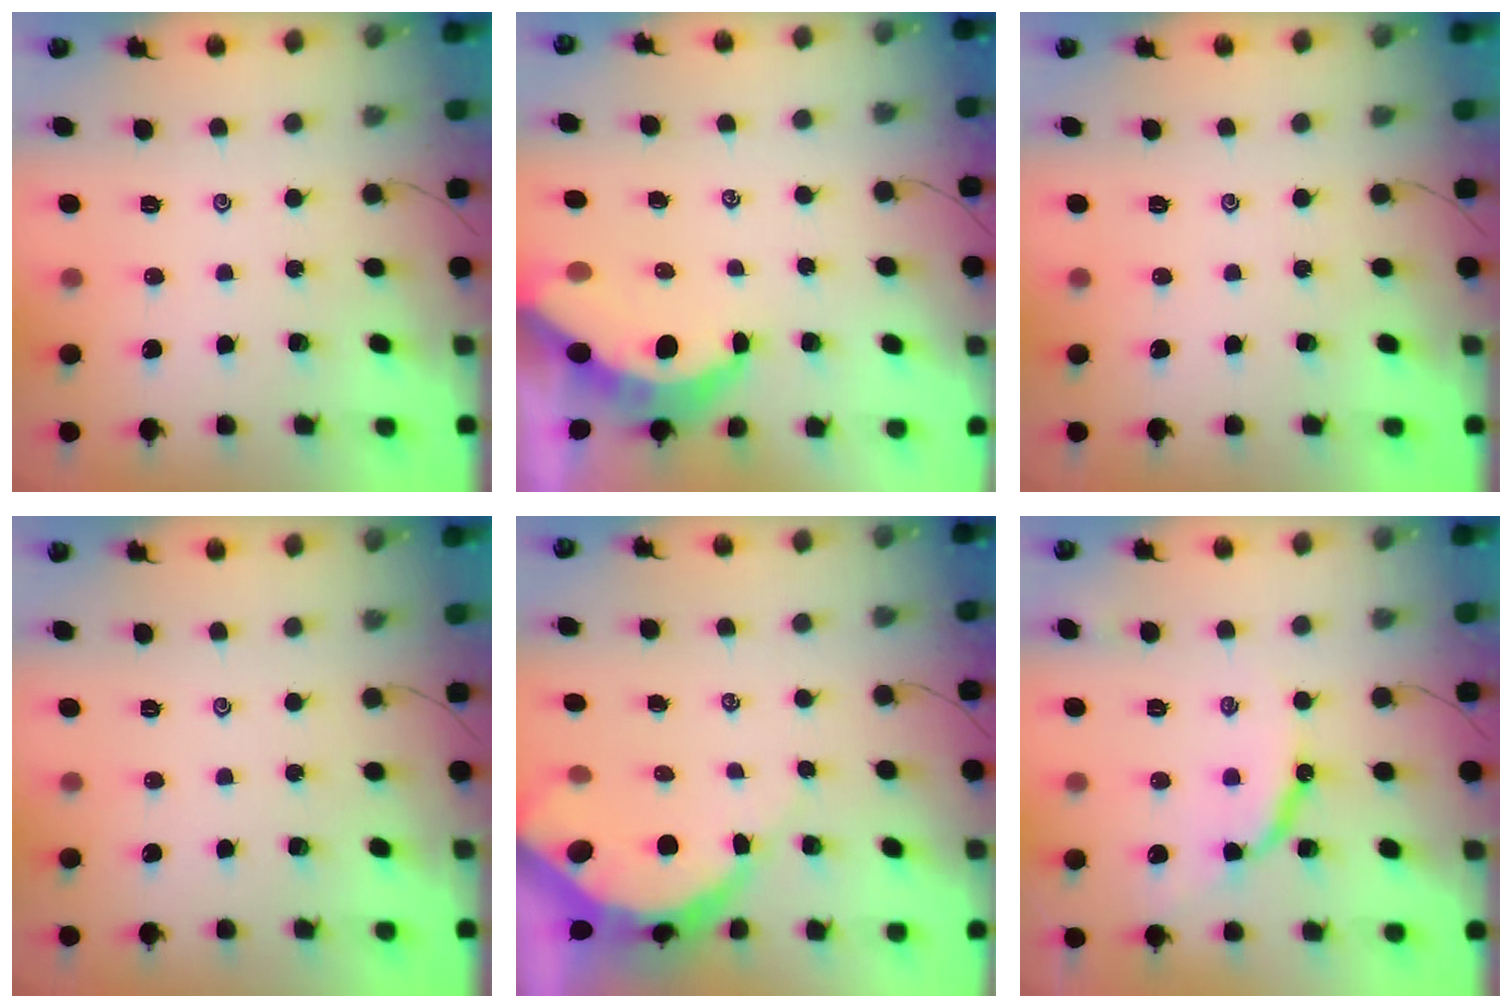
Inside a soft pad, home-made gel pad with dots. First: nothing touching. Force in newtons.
{"total": 7.0, "press": 6.9, "slide": 0.7}
{"total": 0.0}
{"total": 0.0}
{"total": 8.2, "press": 8.1, "slide": 0.8}
{"total": 10.0, "press": 10.0, "slide": 0.8}